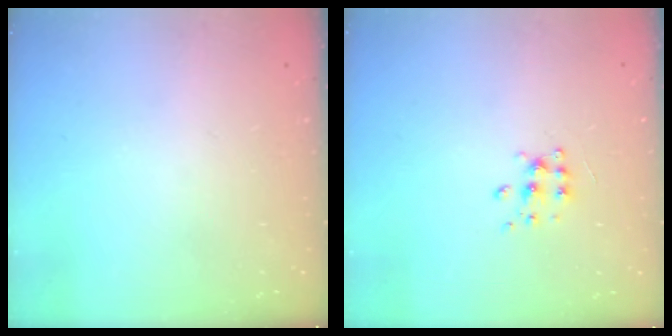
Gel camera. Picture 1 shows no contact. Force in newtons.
{"total": 6.3, "press": 6.3, "slide": 0.6}